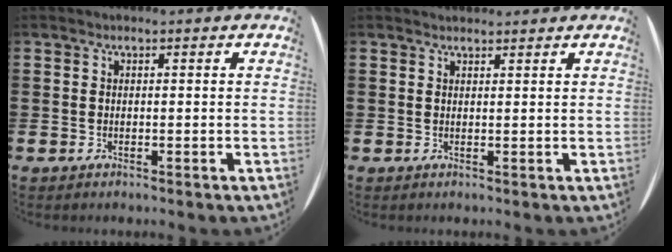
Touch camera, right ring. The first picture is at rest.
{"total": 0.7, "force": [0.7, 0.0, -0.1], "torque": [0.002, 0.001, 0.013]}